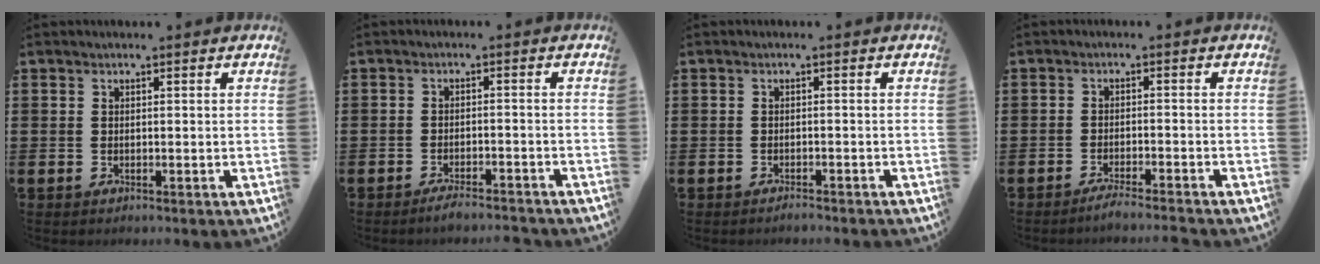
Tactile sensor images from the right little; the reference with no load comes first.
{"total": 2.3, "force": [-2.1, 0.1, 0.9], "torque": [-0.014, 0.006, -0.041]}
{"total": 0.8, "force": [-0.8, 0.1, 0.2], "torque": [-0.006, -0.003, -0.016]}
{"total": 2.2, "force": [-2.0, -0.2, 1.0], "torque": [-0.014, 0.003, -0.037]}